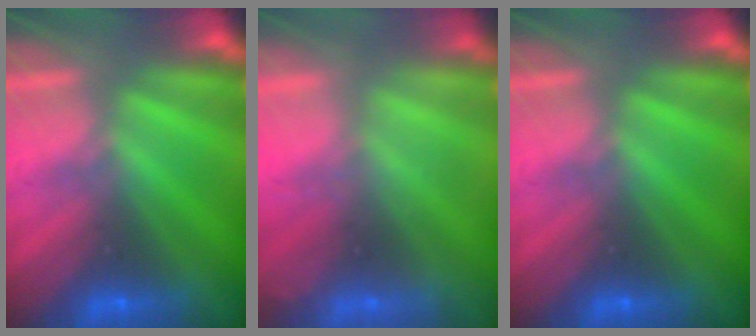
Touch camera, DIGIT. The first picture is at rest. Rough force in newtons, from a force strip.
{"total": 2.1}
{"total": 0.0}